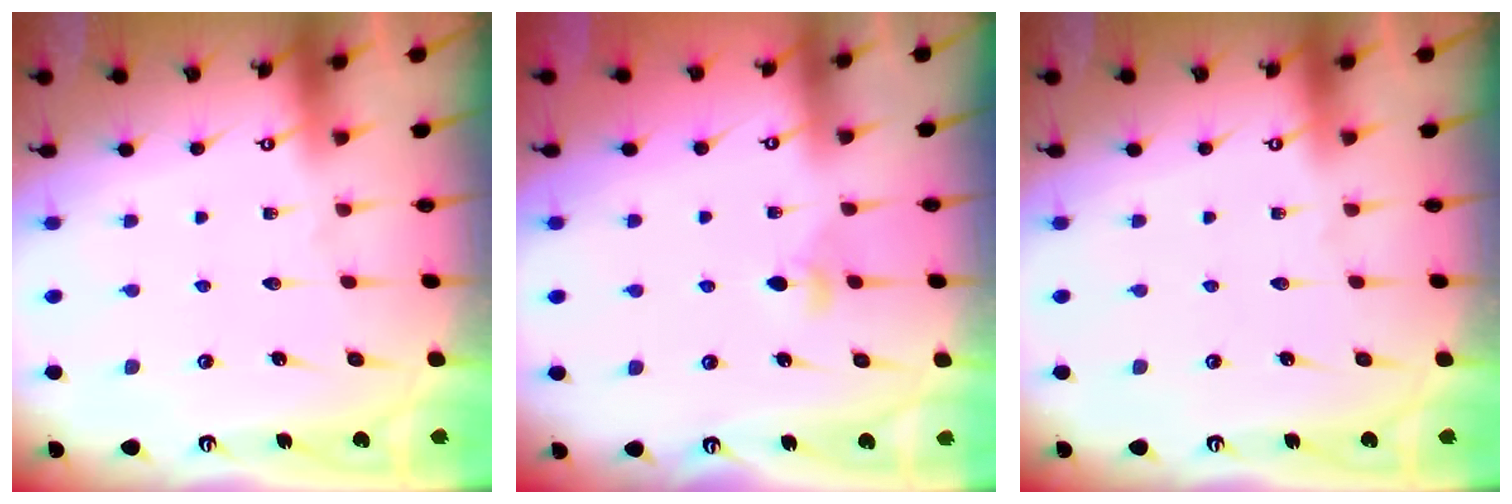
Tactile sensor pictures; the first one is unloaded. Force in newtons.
{"total": 2.8, "press": 2.7, "slide": 0.4}
{"total": 0.0}